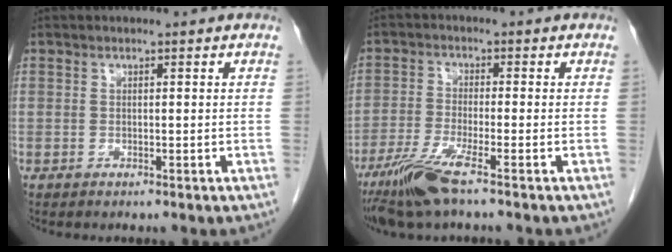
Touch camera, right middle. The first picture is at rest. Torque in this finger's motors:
{"motor_torque": [1.19, -0.94, 0.14, 0.10]}